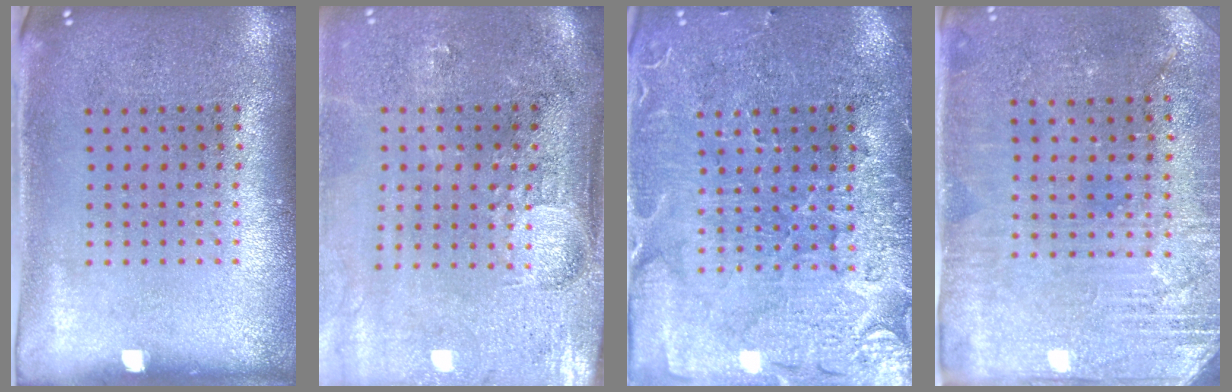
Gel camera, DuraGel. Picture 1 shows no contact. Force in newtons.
{"total": 4.5, "press": 3.8, "slide": 2.4}
{"total": 3.6, "press": 3.4, "slide": 1.2}
{"total": 2.8, "press": 2.7, "slide": 0.6}